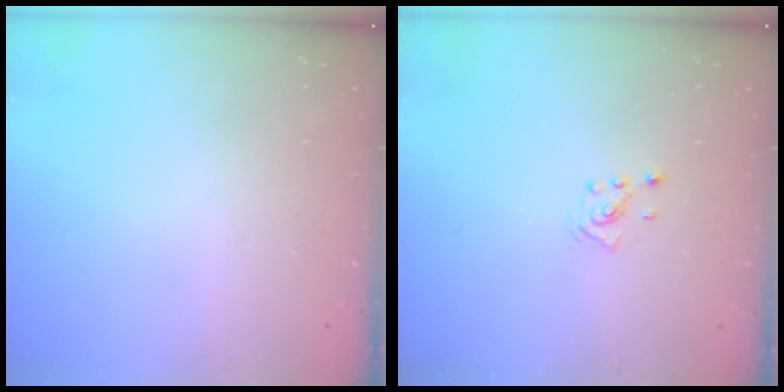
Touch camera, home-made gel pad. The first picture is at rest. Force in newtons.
{"total": 2.0, "press": 2.0, "slide": 0.6}